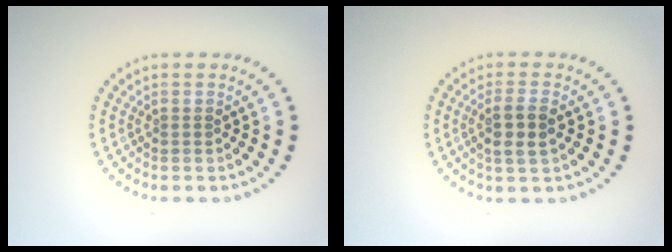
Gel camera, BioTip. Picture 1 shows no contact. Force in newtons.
{"total": 2.8, "press": 2.6, "slide": 1.1}